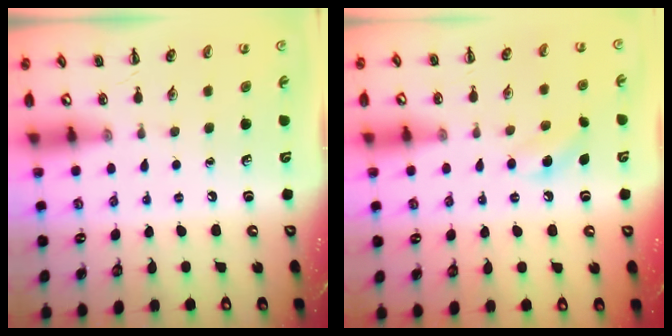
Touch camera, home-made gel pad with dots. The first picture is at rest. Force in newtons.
{"total": 7.6, "press": 7.3, "slide": 2.0}